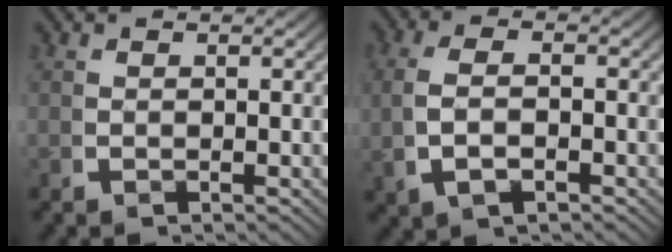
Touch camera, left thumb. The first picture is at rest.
{"total": 3.8, "force": [-0.3, 2.1, 3.2], "torque": [-0.077, -0.003, 0.001]}